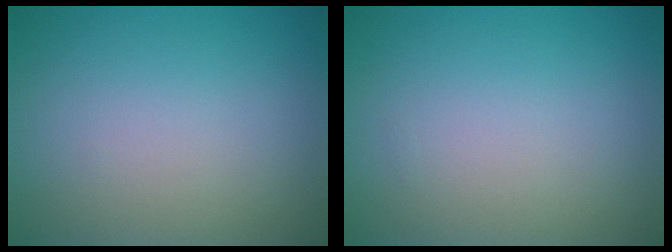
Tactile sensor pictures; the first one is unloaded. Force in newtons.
{"total": 0.0}